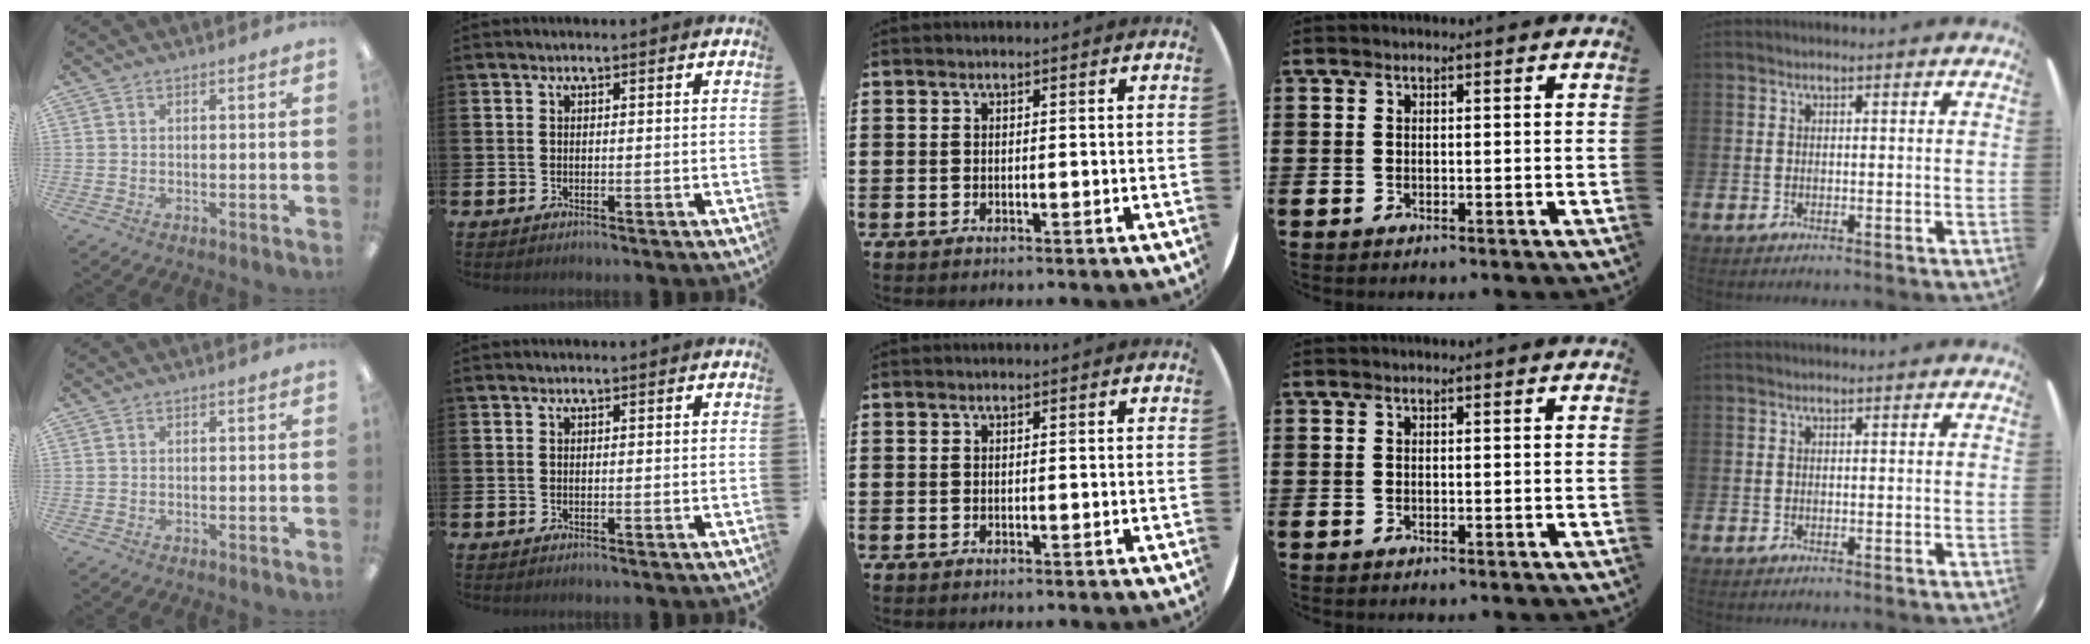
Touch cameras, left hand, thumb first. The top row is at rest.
{}